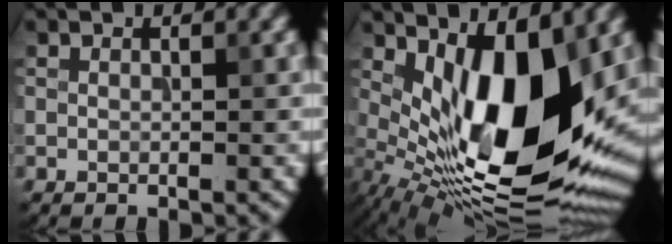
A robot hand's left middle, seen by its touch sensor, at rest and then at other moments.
{"total": 15.7, "force": [1.4, 6.6, 14.2], "torque": [-0.219, -0.013, 0.024]}